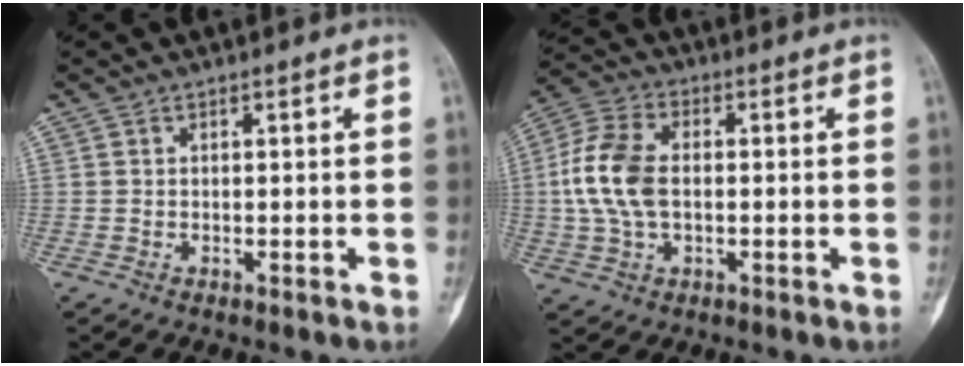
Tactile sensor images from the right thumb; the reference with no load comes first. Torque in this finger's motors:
{"motor_torque": [1.90, 0.04, 0.09, -1.36, 0.20]}